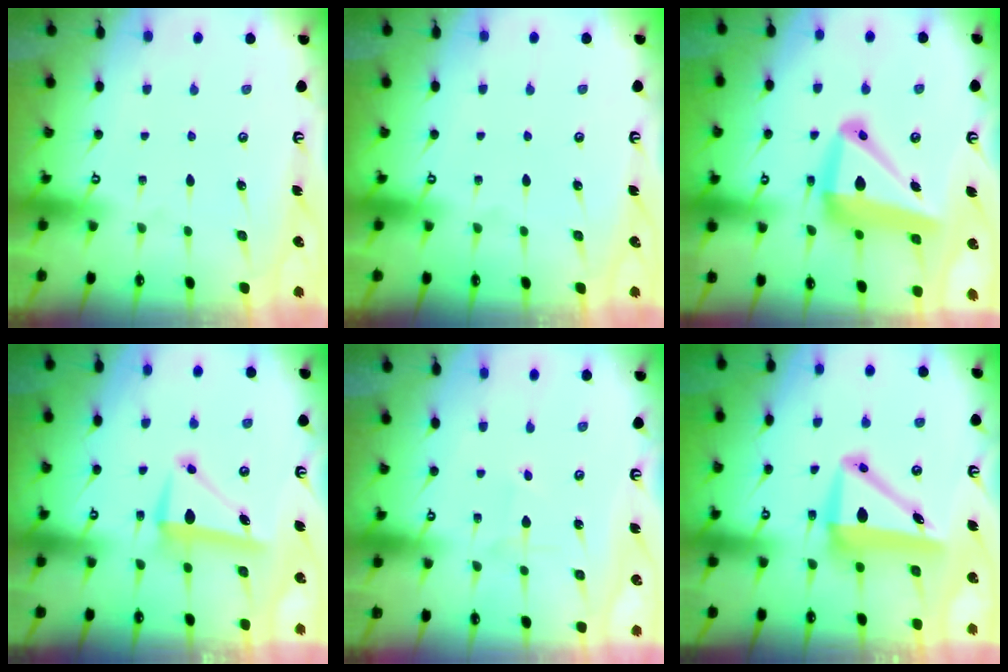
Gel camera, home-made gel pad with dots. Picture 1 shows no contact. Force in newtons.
{"total": 0.0}
{"total": 17.2, "press": 17.1, "slide": 2.3}
{"total": 7.9, "press": 7.9, "slide": 0.8}
{"total": 0.8, "press": 0.8, "slide": 0.0}
{"total": 9.2, "press": 8.9, "slide": 2.4}